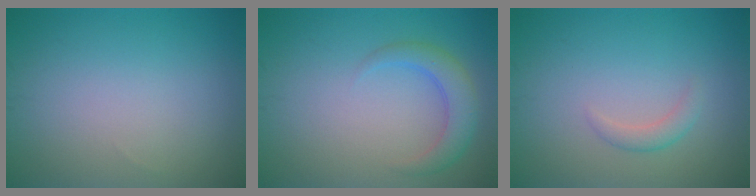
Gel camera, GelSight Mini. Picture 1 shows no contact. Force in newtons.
{"total": 3.0, "press": 3.0, "slide": 0.1}
{"total": 1.3, "press": 1.3, "slide": 0.1}